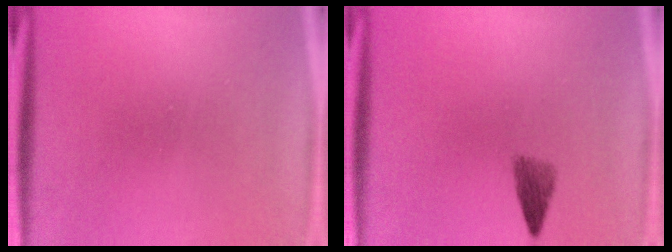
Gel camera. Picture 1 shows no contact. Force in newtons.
{"total": 2.2}